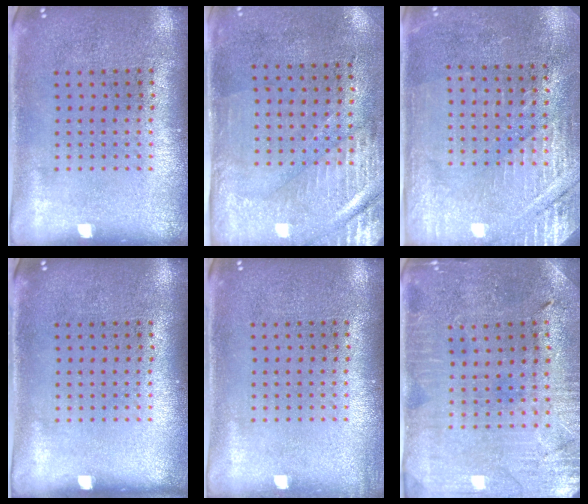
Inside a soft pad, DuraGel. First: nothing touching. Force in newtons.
{"total": 2.9, "press": 2.5, "slide": 1.5}
{"total": 2.8, "press": 2.8, "slide": 0.5}
{"total": 0.0}
{"total": 0.7, "press": 0.7, "slide": 0.0}
{"total": 0.7, "press": 0.6, "slide": 0.3}